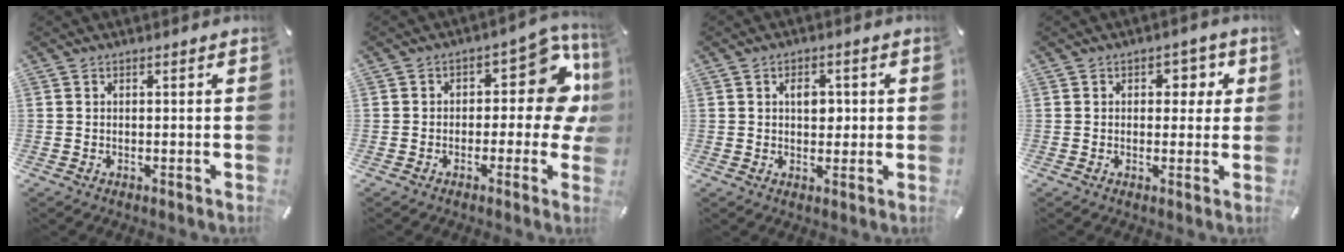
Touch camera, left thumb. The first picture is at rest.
{"total": 12.5, "force": [2.2, 7.2, 10.0], "torque": [-0.108, -0.020, 0.031]}
{"total": 4.3, "force": [0.6, 2.9, 3.1], "torque": [-0.038, 0.000, 0.003]}
{"total": 4.3, "force": [0.9, 3.4, 2.6], "torque": [-0.009, -0.007, 0.001]}